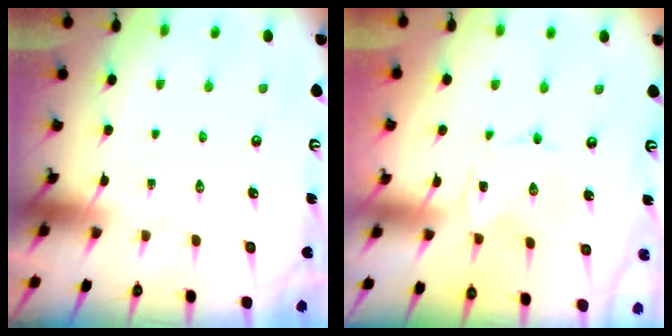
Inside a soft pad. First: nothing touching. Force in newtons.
{"total": 0.0}